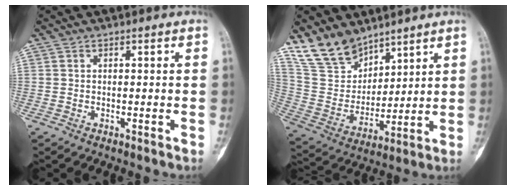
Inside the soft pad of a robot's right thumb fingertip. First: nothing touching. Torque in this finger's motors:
{"motor_torque": [-1.39, 2.36, -0.32, 0.66, 0.01]}